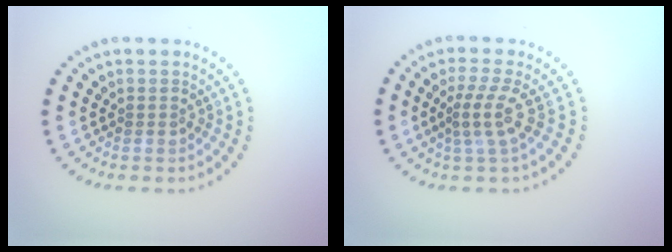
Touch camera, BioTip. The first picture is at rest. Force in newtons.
{"total": 2.7, "press": 1.9, "slide": 1.9}